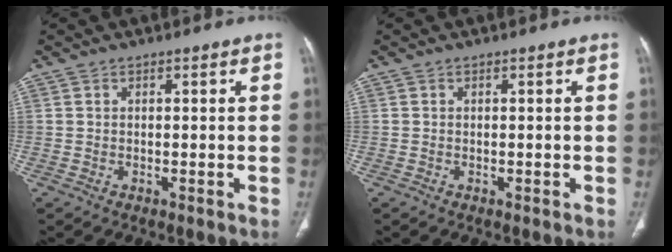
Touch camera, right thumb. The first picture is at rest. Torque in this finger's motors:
{"motor_torque": [-0.33, -0.19, 0.08, -0.06, -0.02]}